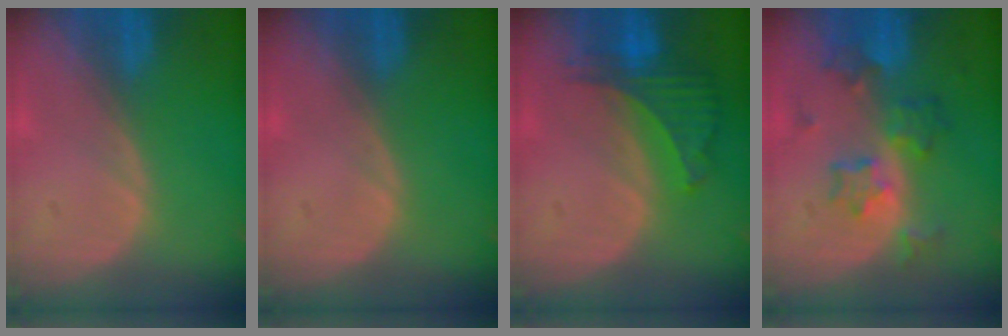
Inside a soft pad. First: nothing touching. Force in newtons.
{"total": 0.0}
{"total": 6.3, "press": 5.9, "slide": 2.3}
{"total": 7.3, "press": 6.5, "slide": 3.3}